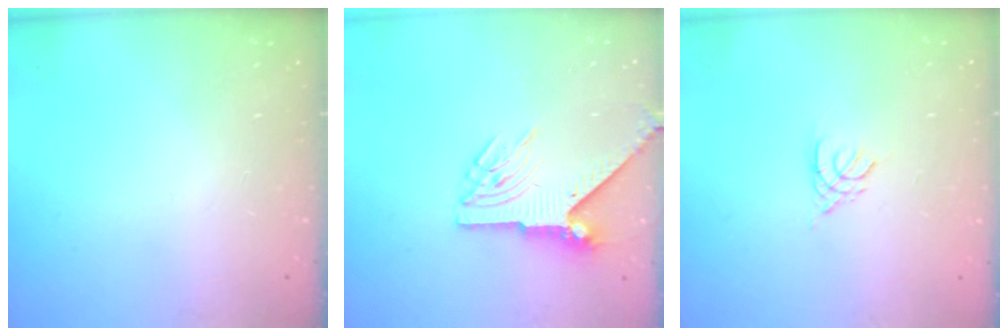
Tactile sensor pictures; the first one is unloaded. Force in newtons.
{"total": 6.5, "press": 6.4, "slide": 1.0}
{"total": 2.8, "press": 2.7, "slide": 0.5}